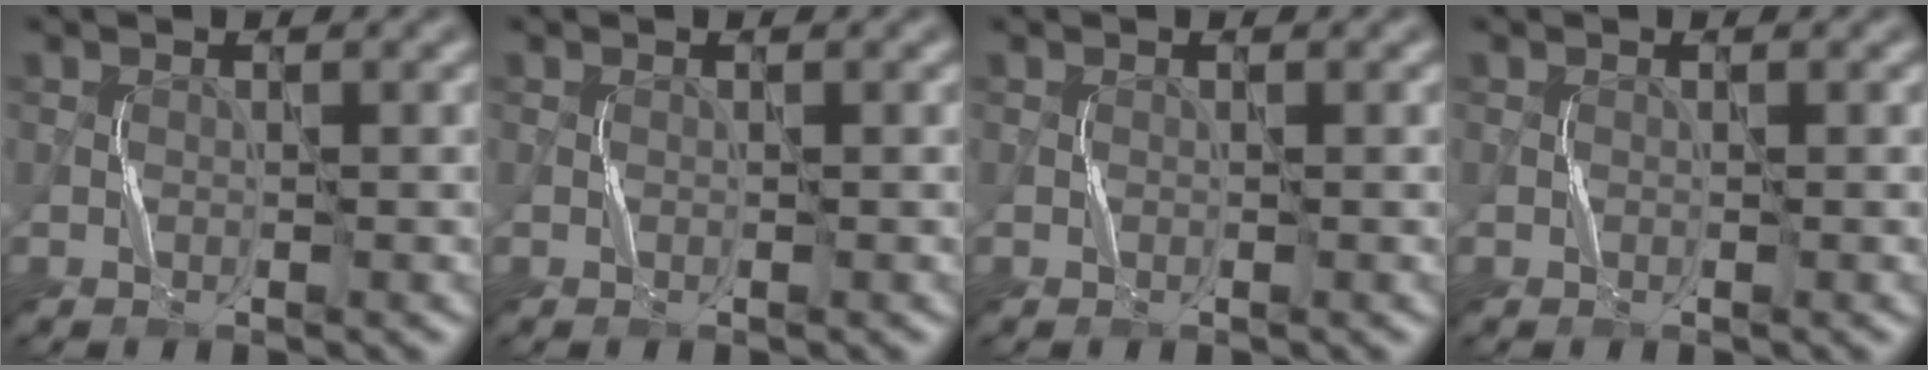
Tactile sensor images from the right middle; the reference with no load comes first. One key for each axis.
{"total": 0.0}
{"total": 0.0}
{"total": 0.0}